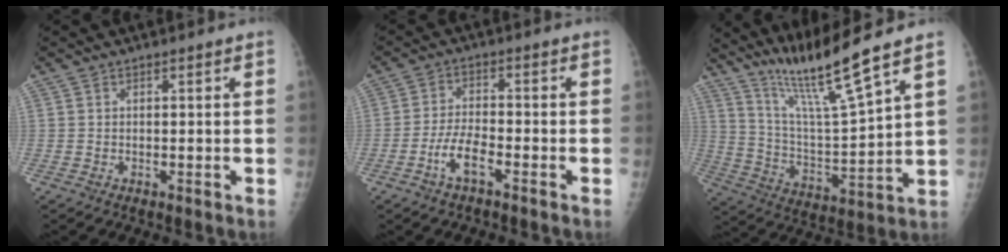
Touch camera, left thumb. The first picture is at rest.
{"total": 5.2, "force": [-3.0, 1.7, 3.9], "torque": [-0.081, 0.020, -0.056]}
{"total": 14.5, "force": [11.2, -0.7, 9.2], "torque": [-0.156, -0.072, 0.215]}